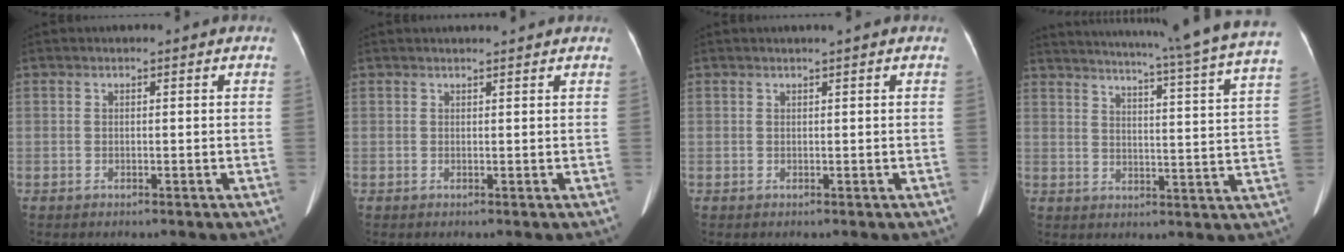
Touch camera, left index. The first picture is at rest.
{"total": 2.3, "force": [2.2, -0.2, 0.6], "torque": [-0.009, 0.012, 0.029]}
{"total": 0.7, "force": [0.5, -0.2, 0.4], "torque": [-0.012, 0.002, 0.015]}
{"total": 27.3, "force": [23.8, -1.2, 13.2], "torque": [-0.210, -0.056, 0.293]}